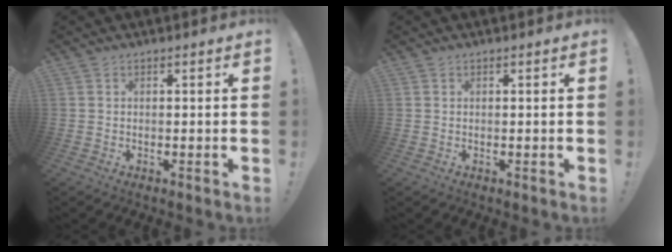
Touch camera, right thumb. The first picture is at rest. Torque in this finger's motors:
{"motor_torque": [-0.08, -0.13, -0.03, 0.08, -0.02]}